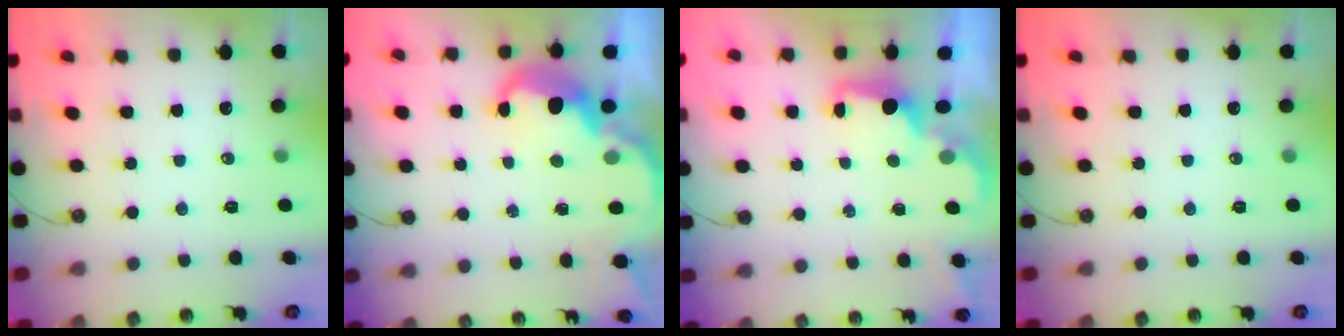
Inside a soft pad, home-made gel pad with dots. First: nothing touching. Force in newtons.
{"total": 8.0, "press": 8.0, "slide": 0.5}
{"total": 2.1, "press": 2.0, "slide": 0.8}
{"total": 0.0}